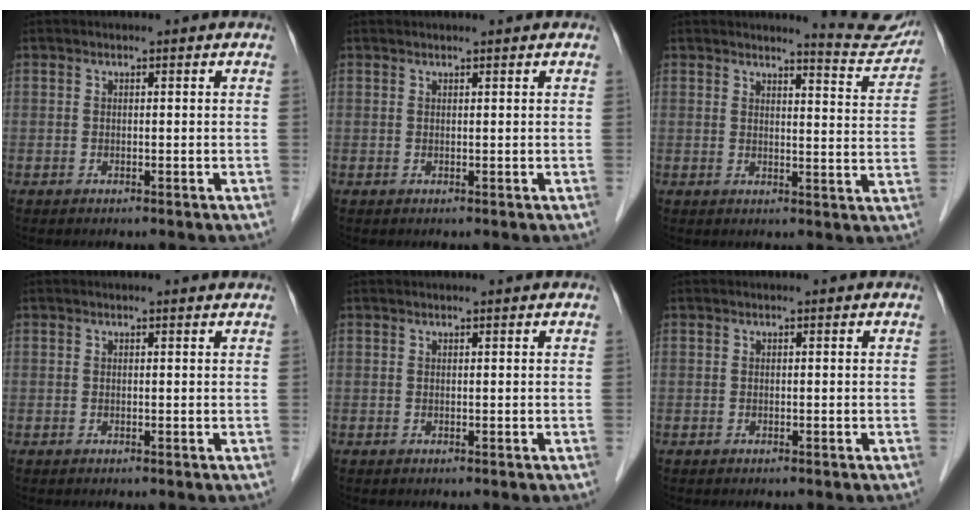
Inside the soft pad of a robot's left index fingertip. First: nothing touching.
{"total": 1.9, "force": [1.8, -0.1, 0.5], "torque": [-0.009, 0.018, 0.029]}
{"total": 7.5, "force": [7.5, 0.2, 0.3], "torque": [-0.004, -0.041, 0.076]}
{"total": 1.3, "force": [1.3, 0.0, 0.3], "torque": [-0.014, 0.003, 0.014]}
{"total": 1.3, "force": [1.3, -0.1, 0.4], "torque": [-0.009, 0.015, 0.022]}
{"total": 0.0}